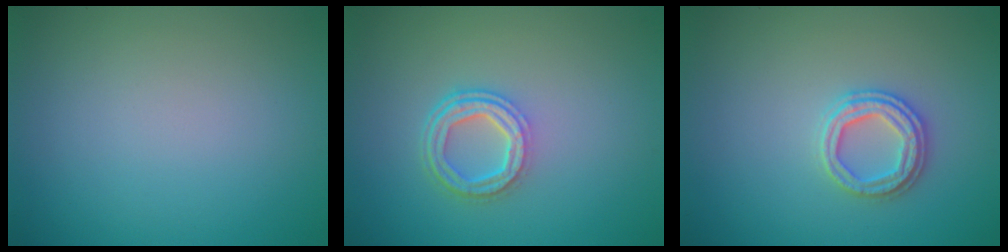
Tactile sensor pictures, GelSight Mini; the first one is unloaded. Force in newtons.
{"total": 3.8, "press": 2.9, "slide": 2.4}
{"total": 2.6, "press": 2.5, "slide": 0.3}